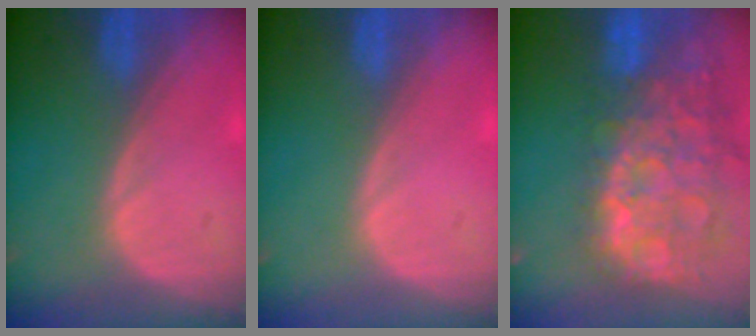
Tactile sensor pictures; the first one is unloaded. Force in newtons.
{"total": 0.0}
{"total": 15.0, "press": 12.2, "slide": 8.7}